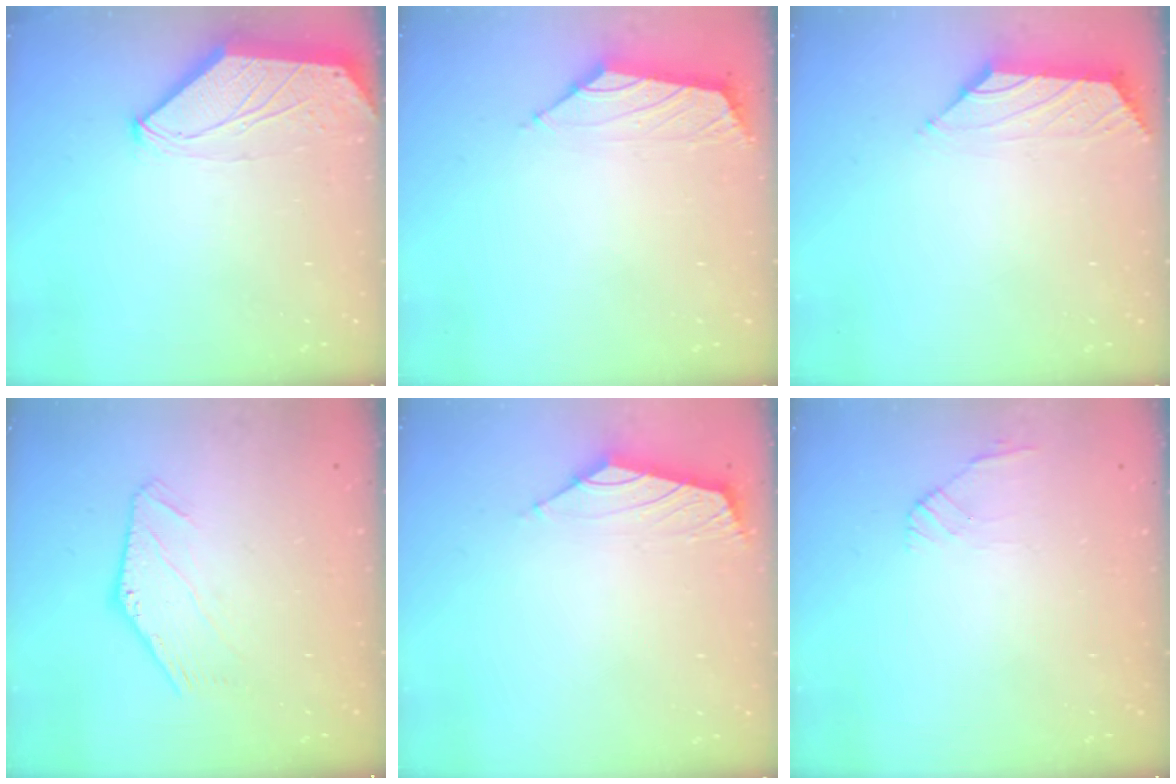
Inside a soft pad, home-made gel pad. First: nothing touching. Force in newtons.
{"total": 1.6, "press": 1.5, "slide": 0.6}
{"total": 0.8, "press": 0.4, "slide": 0.6}
{"total": 1.1, "press": 1.1, "slide": 0.2}
{"total": 1.8, "press": 1.6, "slide": 0.6}
{"total": 2.8, "press": 2.6, "slide": 0.8}